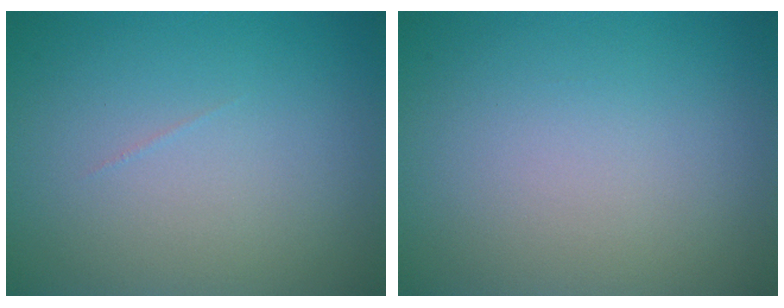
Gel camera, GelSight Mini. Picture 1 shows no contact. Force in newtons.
{"total": 0.0}